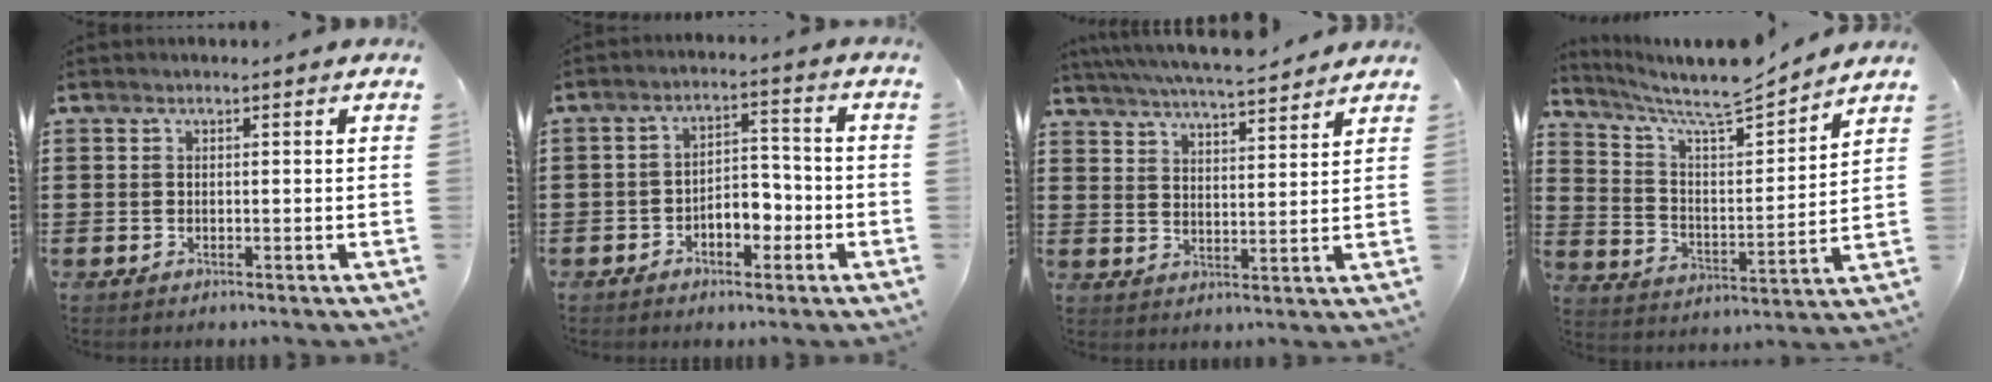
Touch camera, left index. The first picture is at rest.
{"total": 4.5, "force": [-2.5, 2.6, 2.7], "torque": [-0.044, 0.009, -0.052]}
{"total": 5.6, "force": [5.3, -0.1, 1.8], "torque": [-0.054, -0.028, 0.093]}
{"total": 8.2, "force": [7.5, 0.6, 3.3], "torque": [-0.097, -0.054, 0.125]}